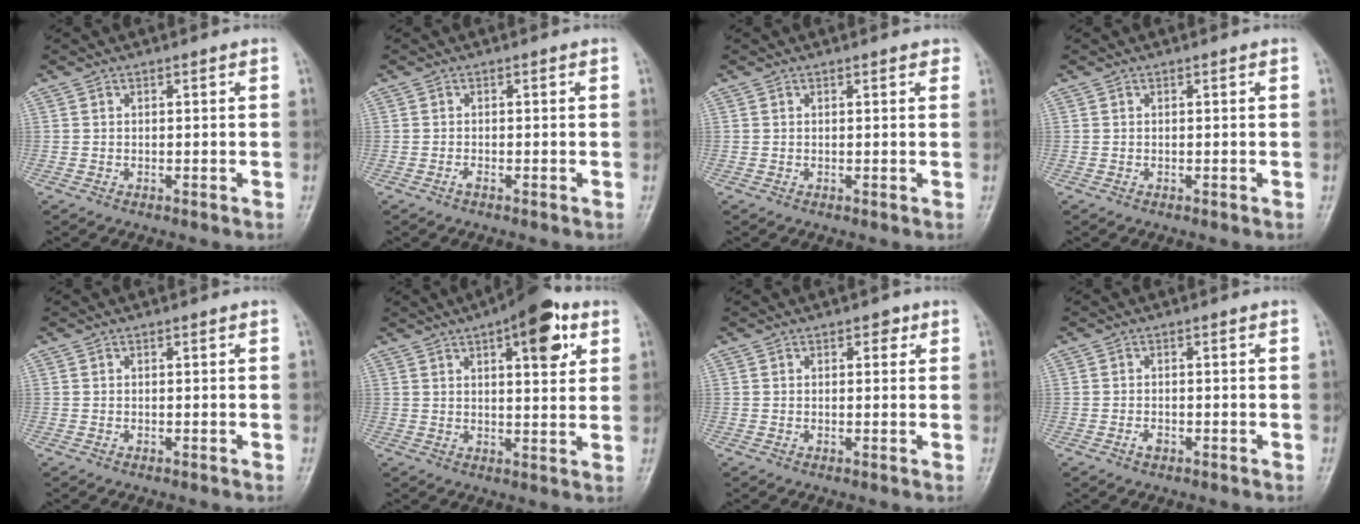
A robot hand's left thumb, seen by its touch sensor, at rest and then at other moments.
{"total": 0.7, "force": [-0.5, 0.2, 0.5], "torque": [-0.008, 0.000, -0.012]}
{"total": 1.2, "force": [0.8, 0.5, 0.7], "torque": [-0.004, -0.002, 0.006]}
{"total": 0.0}
{"total": 0.0}
{"total": 12.0, "force": [5.6, 4.5, 9.6], "torque": [-0.101, -0.013, 0.071]}
{"total": 1.9, "force": [0.9, 1.2, 1.2], "torque": [0.000, 0.000, 0.009]}
{"total": 1.3, "force": [-0.7, 0.8, 0.7], "torque": [-0.011, 0.003, -0.014]}